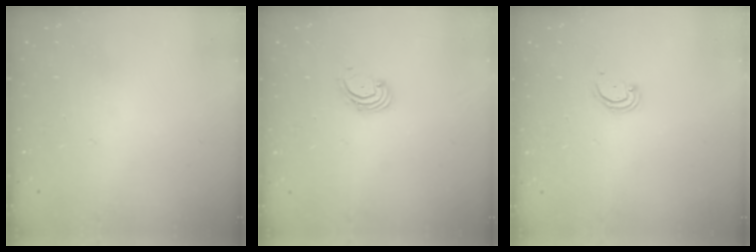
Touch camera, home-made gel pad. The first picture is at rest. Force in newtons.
{"total": 1.8, "press": 1.7, "slide": 0.6}
{"total": 2.4, "press": 2.4, "slide": 0.2}